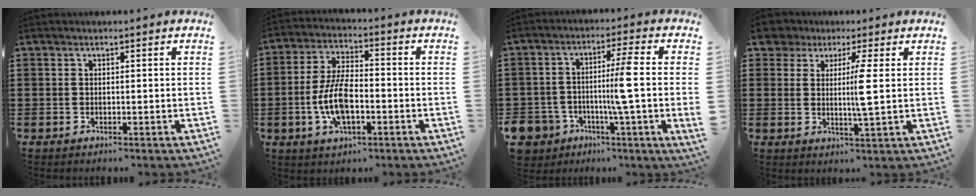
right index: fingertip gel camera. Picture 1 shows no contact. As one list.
[{"total": 8.8, "force": [-2.2, 3.9, 7.6], "torque": [-0.178, -0.005, -0.048]}, {"total": 6.4, "force": [-1.9, 0.7, 6.1], "torque": [-0.123, -0.007, -0.042]}, {"total": 5.7, "force": [2.8, 1.4, 4.7], "torque": [-0.077, -0.014, 0.044]}]